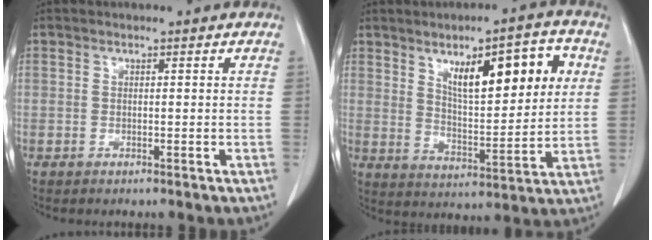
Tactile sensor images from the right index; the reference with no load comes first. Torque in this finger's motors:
{"motor_torque": [1.15, 0.99, 0.32, 0.14]}